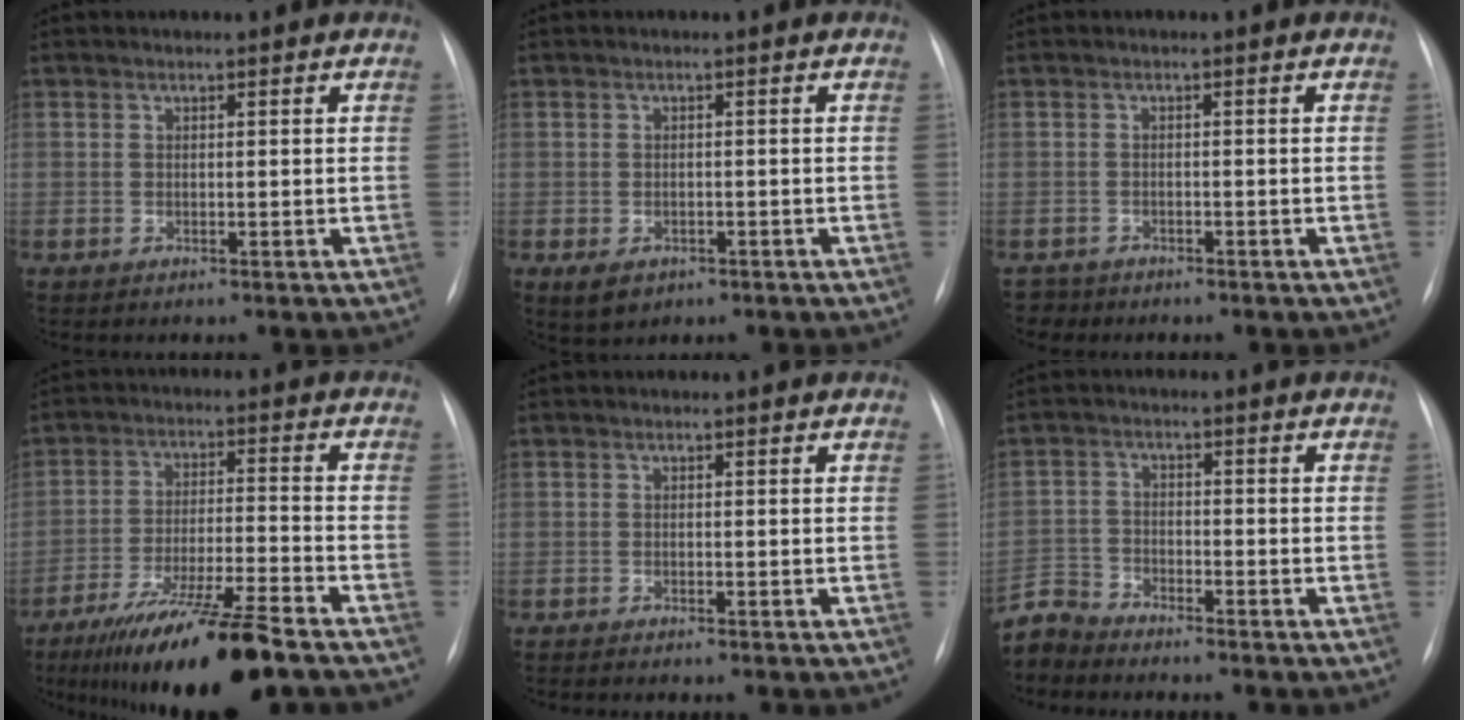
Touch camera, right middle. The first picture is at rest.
{"total": 3.0, "force": [-1.6, 2.0, 1.6], "torque": [-0.031, -0.005, -0.010]}
{"total": 2.0, "force": [-1.7, 0.9, -0.6], "torque": [0.002, -0.003, -0.028]}
{"total": 15.2, "force": [-11.3, 0.0, 10.1], "torque": [-0.180, -0.037, -0.190]}
{"total": 1.6, "force": [-1.5, 0.0, 0.7], "torque": [-0.010, -0.002, -0.020]}
{"total": 5.0, "force": [-5.0, 0.4, -0.4], "torque": [0.009, -0.008, -0.098]}